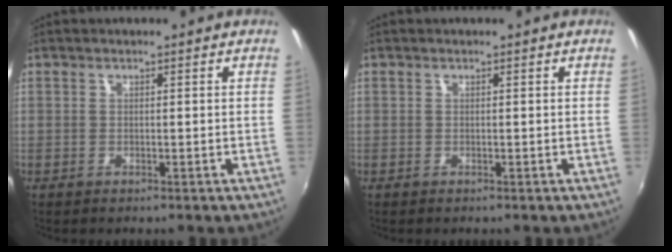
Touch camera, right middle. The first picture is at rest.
{"total": 0.0}